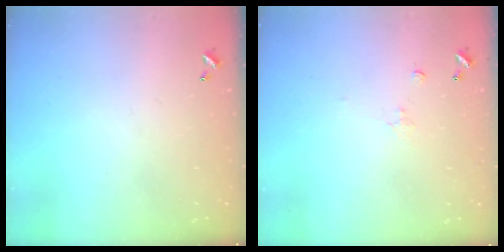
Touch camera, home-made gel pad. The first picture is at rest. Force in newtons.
{"total": 1.1, "press": 0.9, "slide": 0.5}